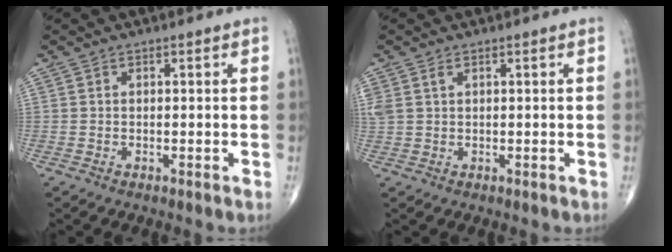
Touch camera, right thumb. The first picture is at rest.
{"total": 2.6, "force": [1.2, 1.5, 1.7], "torque": [-0.055, 0.015, 0.034]}